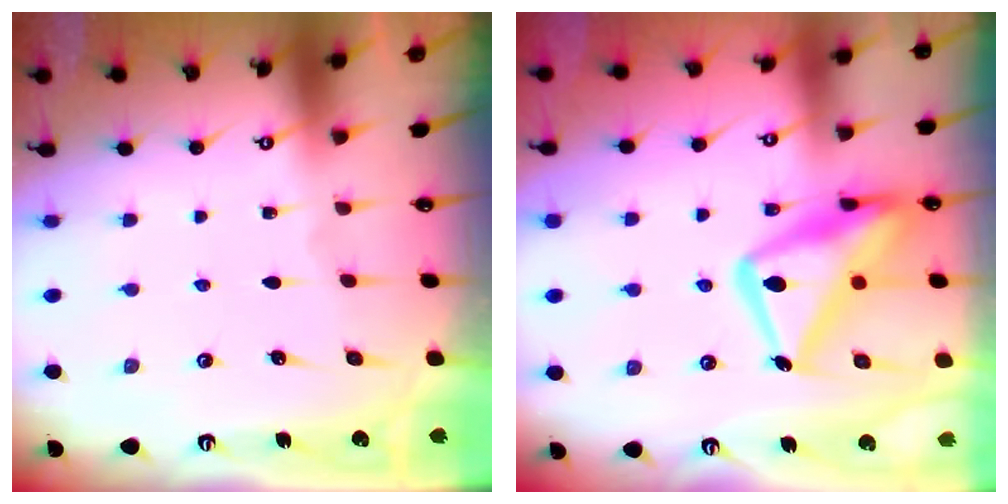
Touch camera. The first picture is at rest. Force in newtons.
{"total": 19.6, "press": 19.5, "slide": 1.6}